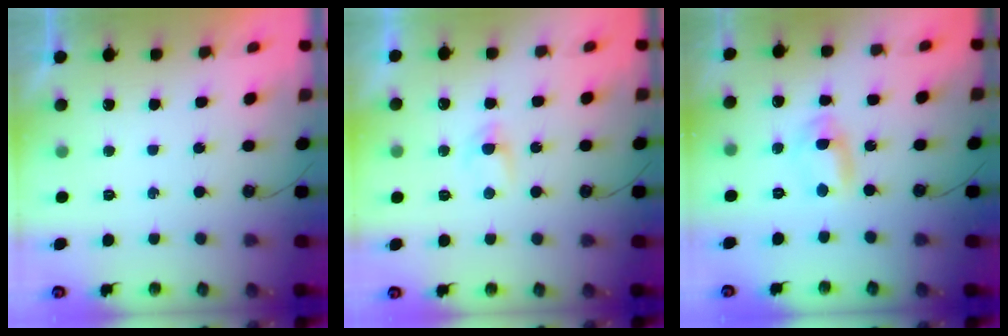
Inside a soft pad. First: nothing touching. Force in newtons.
{"total": 2.5, "press": 2.5, "slide": 0.4}
{"total": 2.7, "press": 2.5, "slide": 1.2}